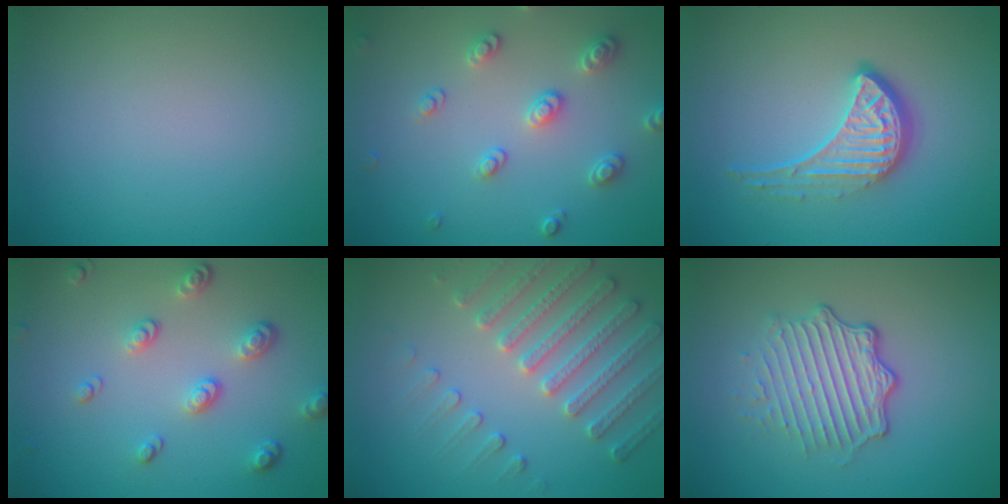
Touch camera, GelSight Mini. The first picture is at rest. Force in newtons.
{"total": 2.8, "press": 2.8, "slide": 0.2}
{"total": 4.5, "press": 3.3, "slide": 3.1}
{"total": 3.3, "press": 2.6, "slide": 2.1}
{"total": 4.1, "press": 4.0, "slide": 0.8}
{"total": 4.6, "press": 3.3, "slide": 3.3}